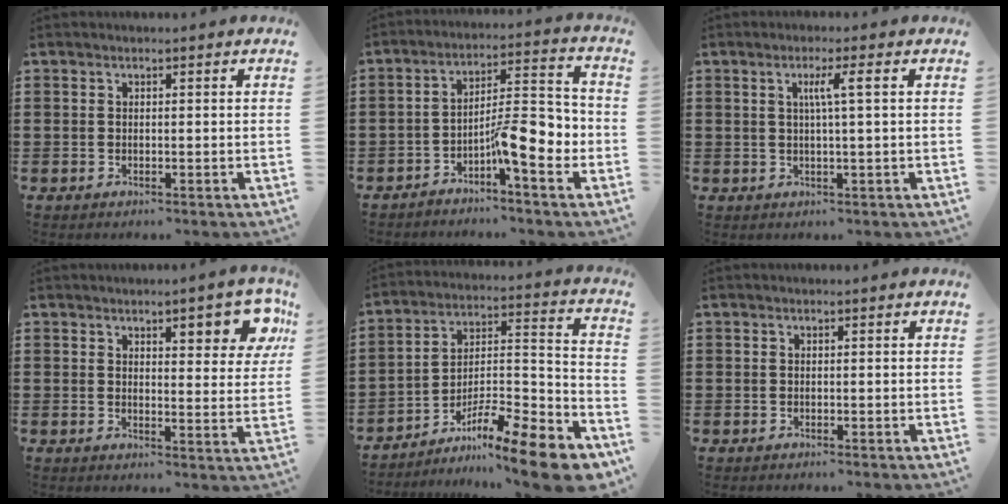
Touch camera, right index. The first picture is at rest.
{"total": 9.6, "force": [-4.6, 1.9, 8.2], "torque": [-0.125, -0.004, -0.086]}
{"total": 3.6, "force": [0.7, -0.2, 3.5], "torque": [-0.068, -0.001, 0.006]}
{"total": 7.2, "force": [4.5, 2.0, 5.3], "torque": [-0.071, -0.010, 0.070]}
{"total": 11.9, "force": [-9.2, 1.5, 7.3], "torque": [-0.105, 0.020, -0.175]}
{"total": 0.0}